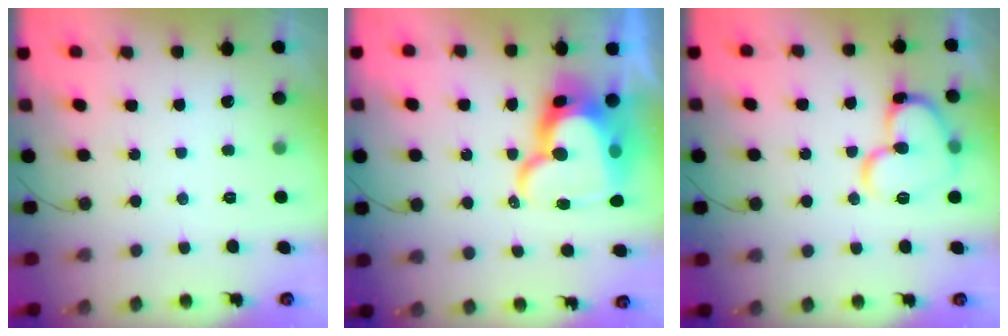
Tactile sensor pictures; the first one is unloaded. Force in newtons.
{"total": 22.2, "press": 22.1, "slide": 1.9}
{"total": 14.9, "press": 14.8, "slide": 2.0}